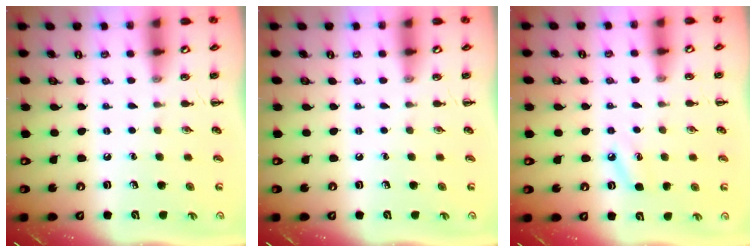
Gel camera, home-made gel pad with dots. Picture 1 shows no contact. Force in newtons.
{"total": 0.0}
{"total": 4.5, "press": 4.3, "slide": 1.4}